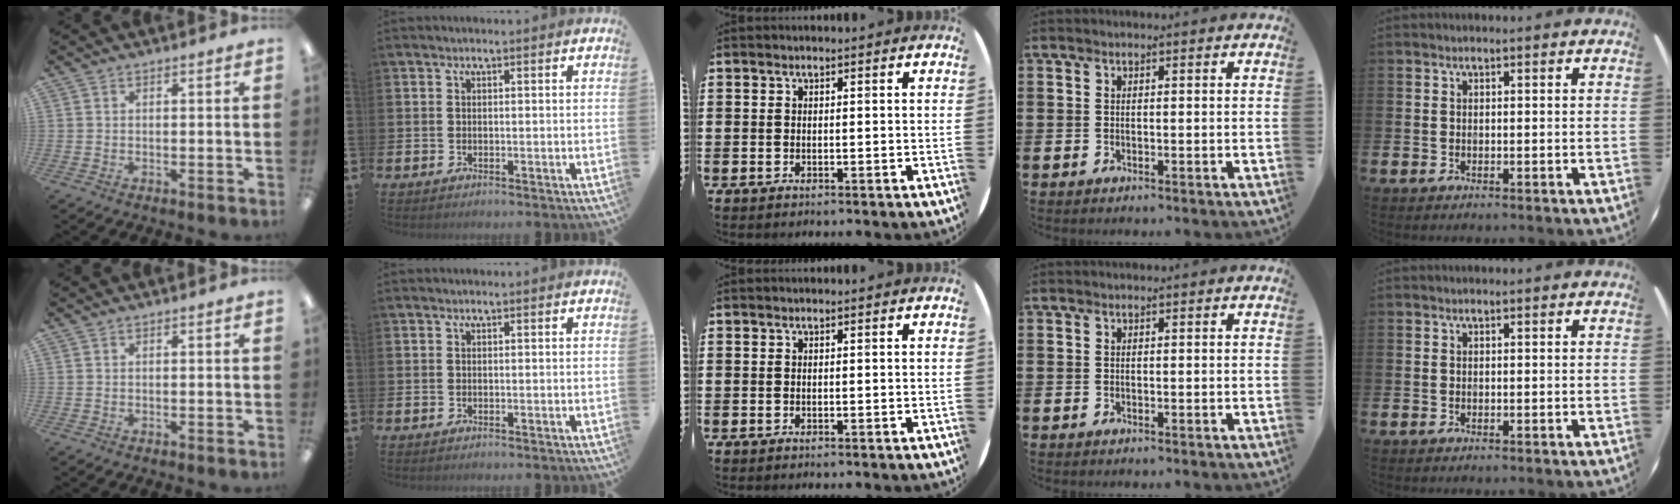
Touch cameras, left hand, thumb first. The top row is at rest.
{}